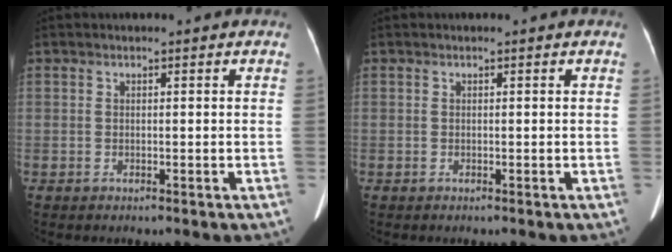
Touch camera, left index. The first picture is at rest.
{"total": 0.0}